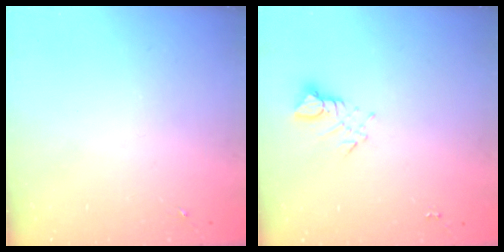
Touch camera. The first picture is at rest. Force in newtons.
{"total": 3.8, "press": 3.8, "slide": 0.2}